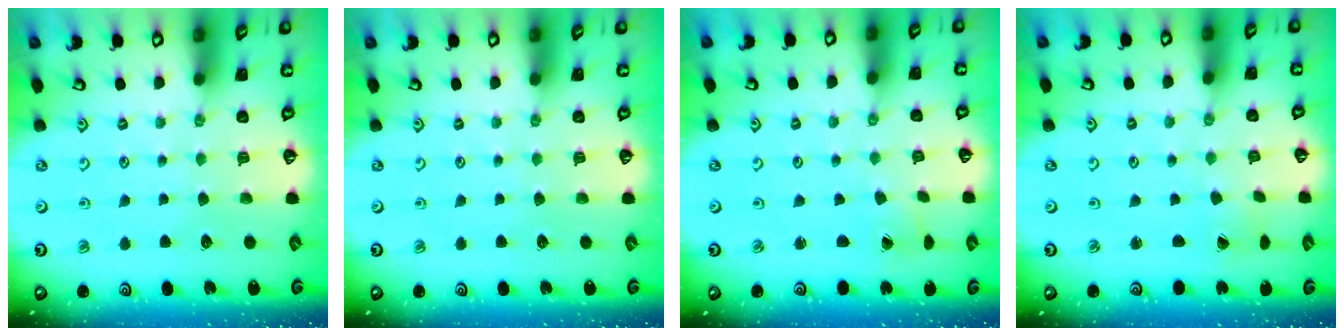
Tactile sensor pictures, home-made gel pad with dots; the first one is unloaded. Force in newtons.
{"total": 0.0}
{"total": 0.8, "press": 0.8, "slide": 0.1}
{"total": 0.8, "press": 0.8, "slide": 0.0}